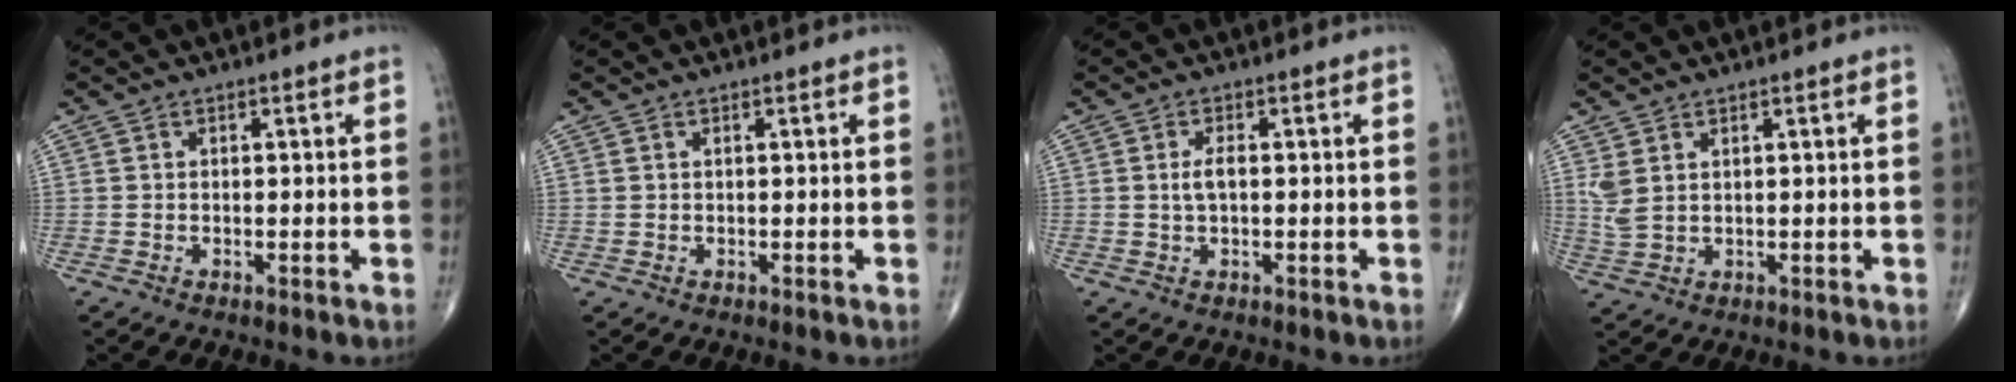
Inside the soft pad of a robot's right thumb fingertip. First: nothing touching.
{"total": 0.0}
{"total": 2.4, "force": [0.1, 1.0, 2.2], "torque": [-0.045, 0.001, 0.000]}
{"total": 3.5, "force": [1.6, 1.7, 2.6], "torque": [-0.064, -0.001, 0.043]}